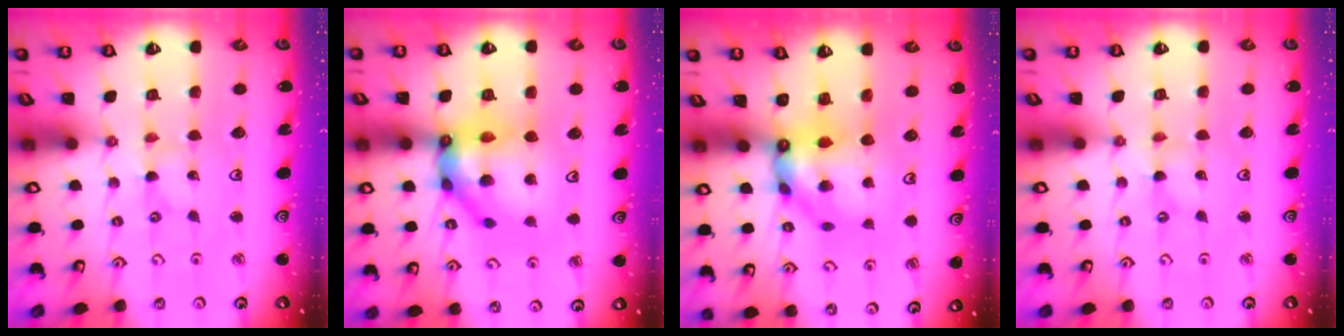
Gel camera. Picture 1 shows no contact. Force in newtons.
{"total": 16.3, "press": 16.3, "slide": 1.4}
{"total": 10.2, "press": 10.2, "slide": 1.2}
{"total": 0.0}